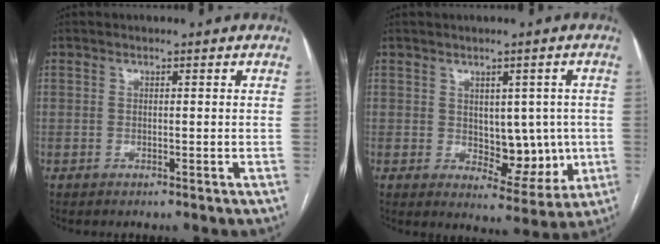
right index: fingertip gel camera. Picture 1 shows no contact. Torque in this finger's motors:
{"motor_torque": [0.03, 0.05, 0.06, 0.02]}